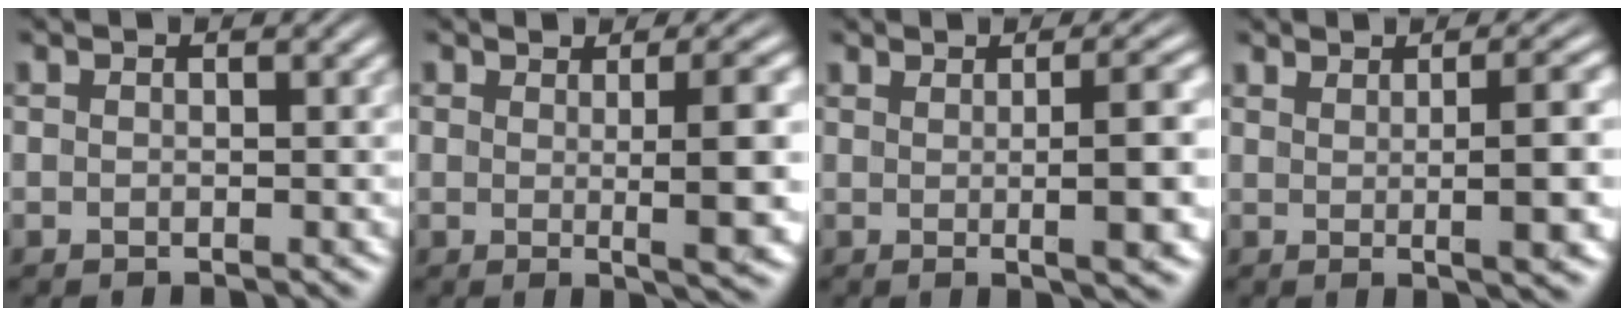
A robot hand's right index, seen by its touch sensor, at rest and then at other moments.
{"total": 5.1, "force": [0.2, 0.4, 5.1], "torque": [-0.063, -0.005, 0.007]}
{"total": 4.7, "force": [0.4, 0.1, 4.7], "torque": [-0.058, 0.006, 0.007]}
{"total": 4.5, "force": [0.9, 0.0, 4.4], "torque": [-0.054, 0.006, 0.017]}